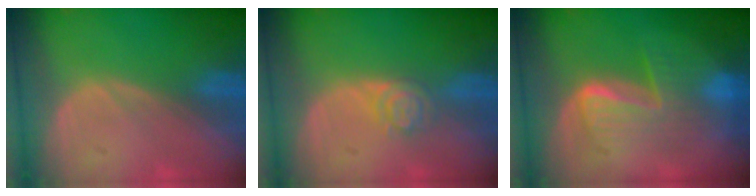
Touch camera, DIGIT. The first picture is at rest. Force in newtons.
{"total": 3.9, "press": 3.4, "slide": 1.9}
{"total": 7.2, "press": 7.2, "slide": 0.2}